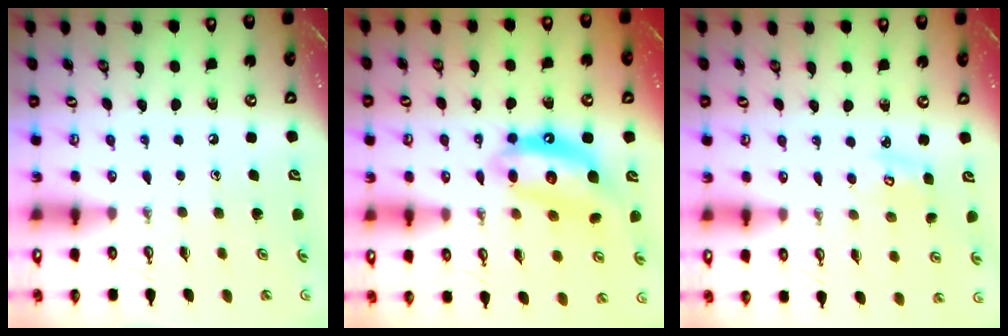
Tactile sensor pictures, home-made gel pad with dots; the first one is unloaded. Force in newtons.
{"total": 12.1, "press": 12.0, "slide": 1.2}
{"total": 3.8, "press": 3.8, "slide": 0.3}